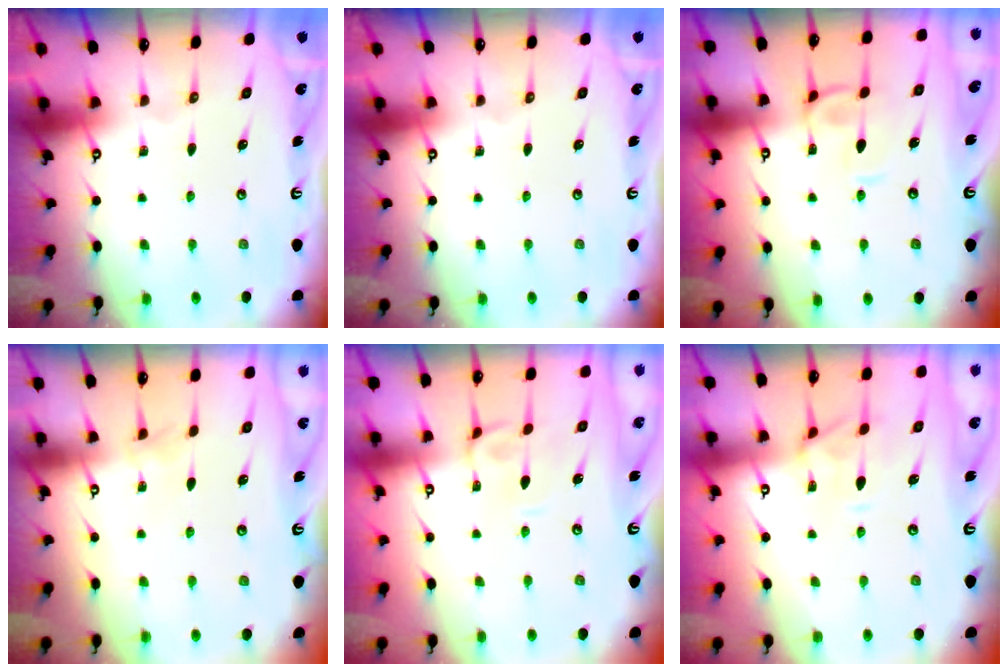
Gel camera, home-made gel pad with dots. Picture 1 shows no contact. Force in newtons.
{"total": 0.0}
{"total": 1.6, "press": 1.5, "slide": 0.6}
{"total": 2.8, "press": 2.8, "slide": 0.3}
{"total": 3.0, "press": 3.0, "slide": 0.4}
{"total": 1.8, "press": 1.5, "slide": 1.0}